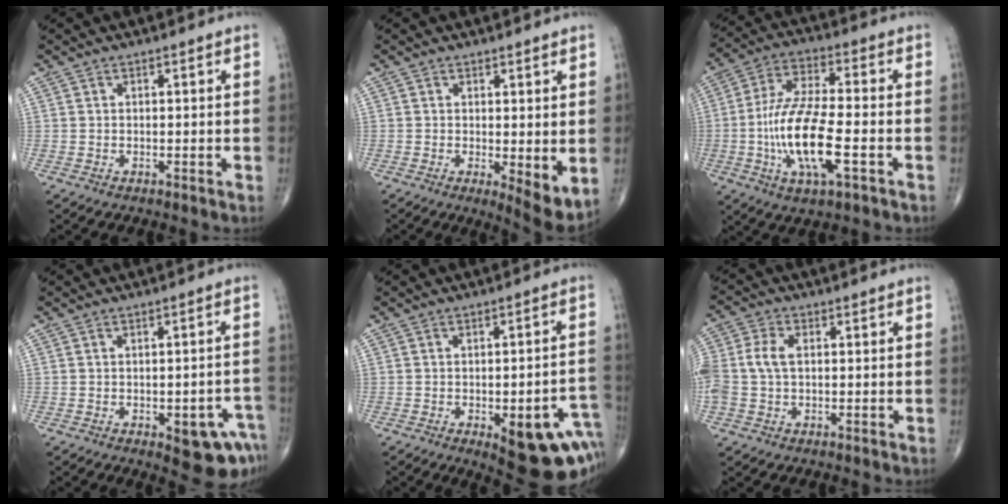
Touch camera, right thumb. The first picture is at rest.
{"total": 6.3, "force": [-0.1, 2.0, 6.0], "torque": [-0.084, -0.020, 0.001]}
{"total": 15.9, "force": [-4.0, 5.2, 14.5], "torque": [-0.294, 0.017, -0.073]}
{"total": 9.1, "force": [-4.2, 3.6, 7.3], "torque": [-0.063, 0.019, -0.044]}
{"total": 17.4, "force": [-6.7, 6.8, 14.5], "torque": [-0.114, 0.026, -0.065]}
{"total": 6.3, "force": [0.3, 4.1, 4.8], "torque": [-0.123, 0.018, 0.004]}